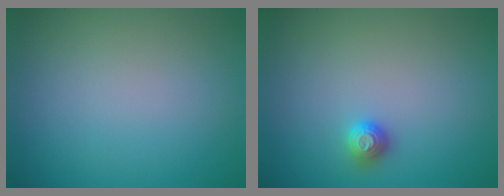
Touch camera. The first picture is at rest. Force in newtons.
{"total": 1.1, "press": 1.1, "slide": 0.2}